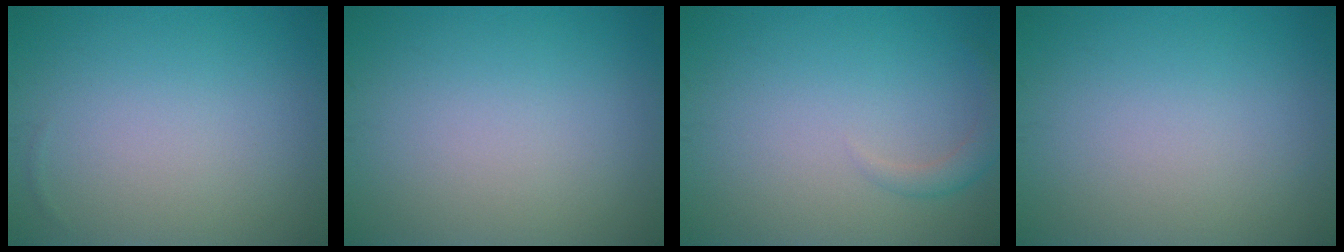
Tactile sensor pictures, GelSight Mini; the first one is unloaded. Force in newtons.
{"total": 0.0}
{"total": 1.5, "press": 1.5, "slide": 0.1}
{"total": 0.0}